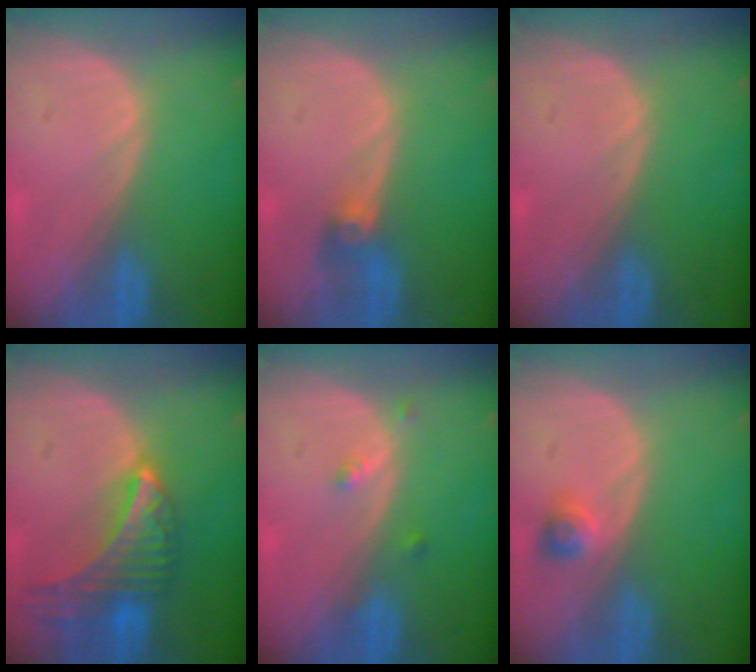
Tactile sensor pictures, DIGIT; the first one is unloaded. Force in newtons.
{"total": 2.9, "press": 2.6, "slide": 1.4}
{"total": 0.0}
{"total": 9.0, "press": 8.0, "slide": 4.2}
{"total": 1.9, "press": 1.5, "slide": 1.0}
{"total": 2.2, "press": 2.1, "slide": 0.8}